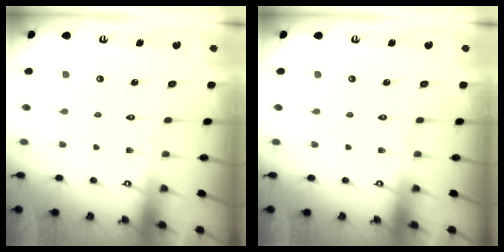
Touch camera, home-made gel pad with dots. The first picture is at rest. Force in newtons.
{"total": 0.0}